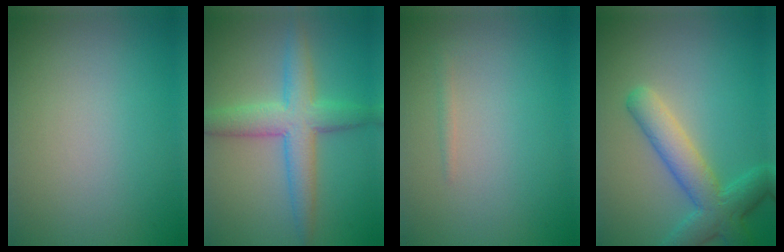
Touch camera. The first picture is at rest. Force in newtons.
{"total": 5.3, "press": 5.3, "slide": 0.2}
{"total": 0.6, "press": 0.6, "slide": 0.0}
{"total": 5.1, "press": 5.1, "slide": 0.2}